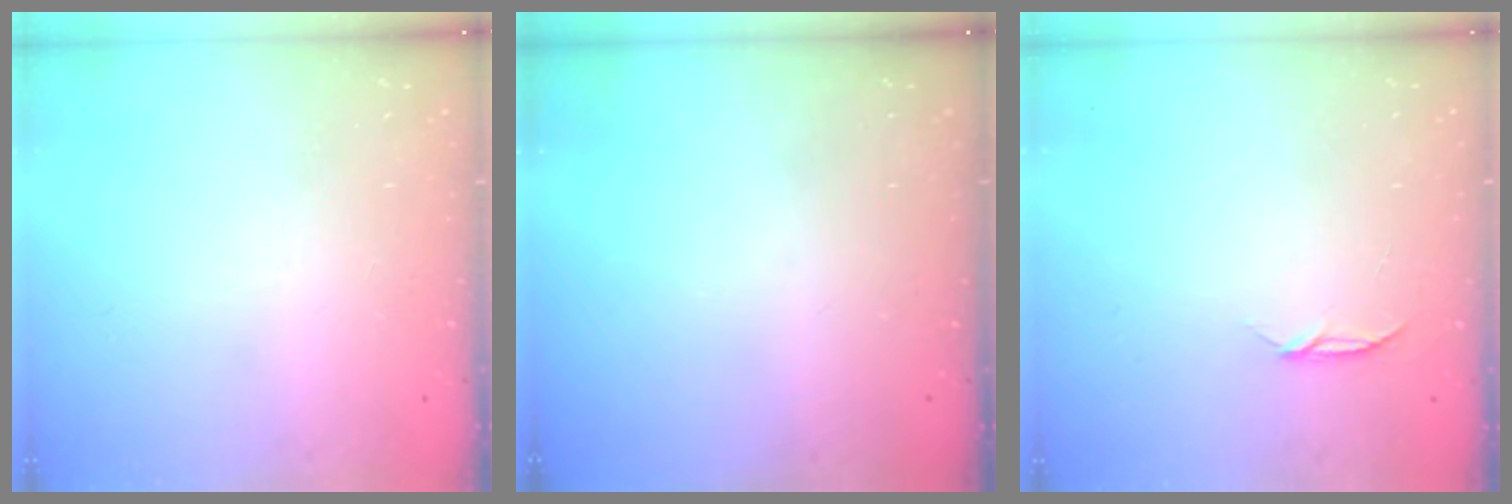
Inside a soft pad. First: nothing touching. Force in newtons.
{"total": 0.0}
{"total": 4.4, "press": 4.4, "slide": 0.4}